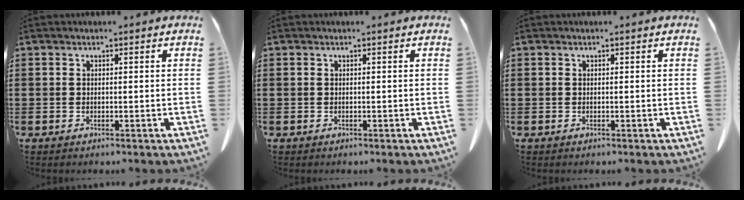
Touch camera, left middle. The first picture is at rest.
{"total": 0.0}
{"total": 0.0}